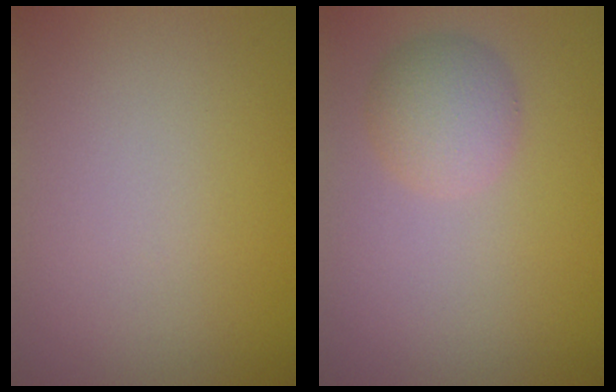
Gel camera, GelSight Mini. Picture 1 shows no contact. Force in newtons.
{"total": 3.0, "press": 3.0, "slide": 0.1}